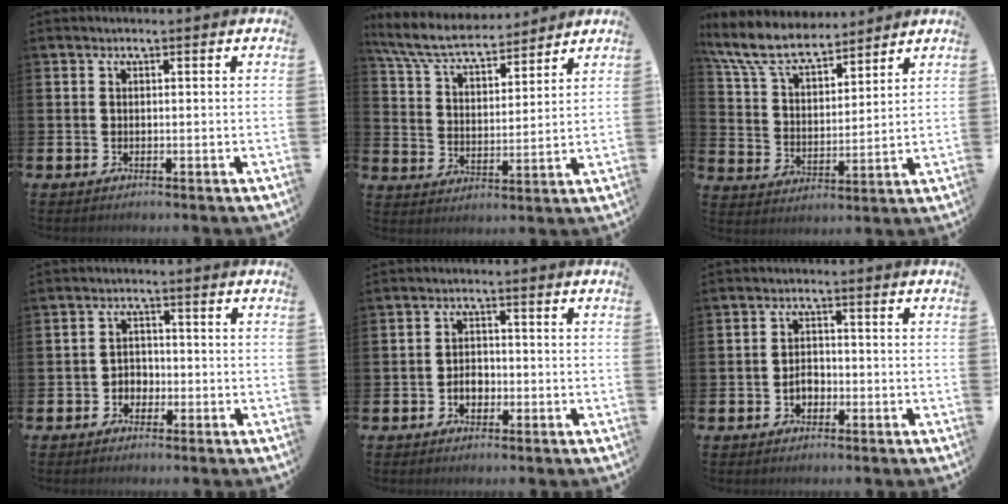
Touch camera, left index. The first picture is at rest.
{"total": 7.4, "force": [6.8, 1.7, 2.5], "torque": [-0.078, -0.037, 0.120]}
{"total": 8.4, "force": [7.5, 2.5, 2.9], "torque": [-0.095, -0.038, 0.137]}
{"total": 2.5, "force": [-1.7, 1.8, 0.4], "torque": [-0.012, 0.007, -0.038]}
{"total": 2.5, "force": [-1.2, 1.8, 1.2], "torque": [-0.016, -0.001, -0.028]}
{"total": 2.3, "force": [-1.1, 1.7, 1.0], "torque": [-0.012, 0.000, -0.026]}